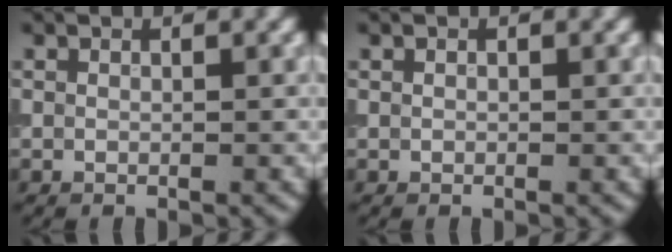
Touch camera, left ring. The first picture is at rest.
{"total": 0.0}